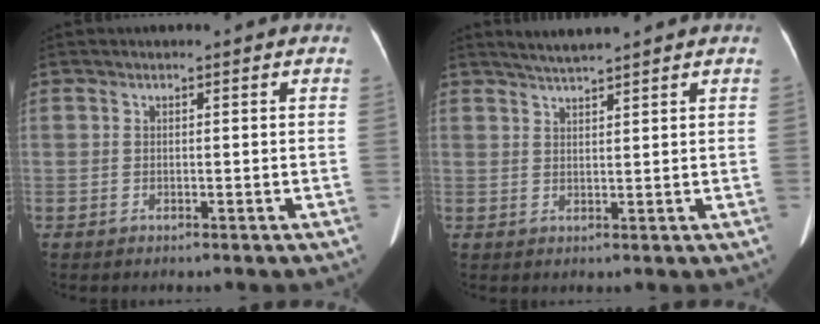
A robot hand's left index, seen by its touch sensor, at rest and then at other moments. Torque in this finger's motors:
{"motor_torque": [0.23, -0.23, -0.03, 0.00]}